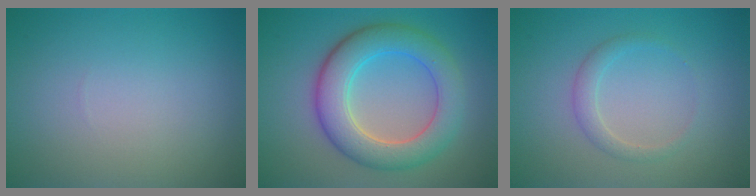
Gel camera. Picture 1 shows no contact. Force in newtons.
{"total": 6.8, "press": 6.8, "slide": 0.5}
{"total": 1.6, "press": 1.6, "slide": 0.1}